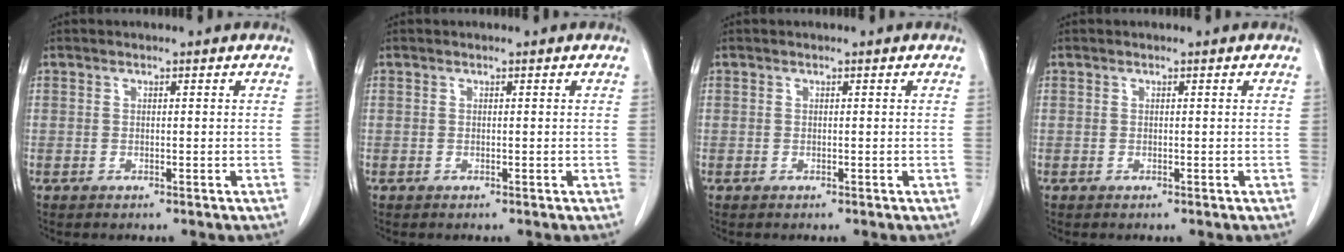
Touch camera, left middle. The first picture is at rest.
{"total": 0.0}
{"total": 0.0}
{"total": 0.0}